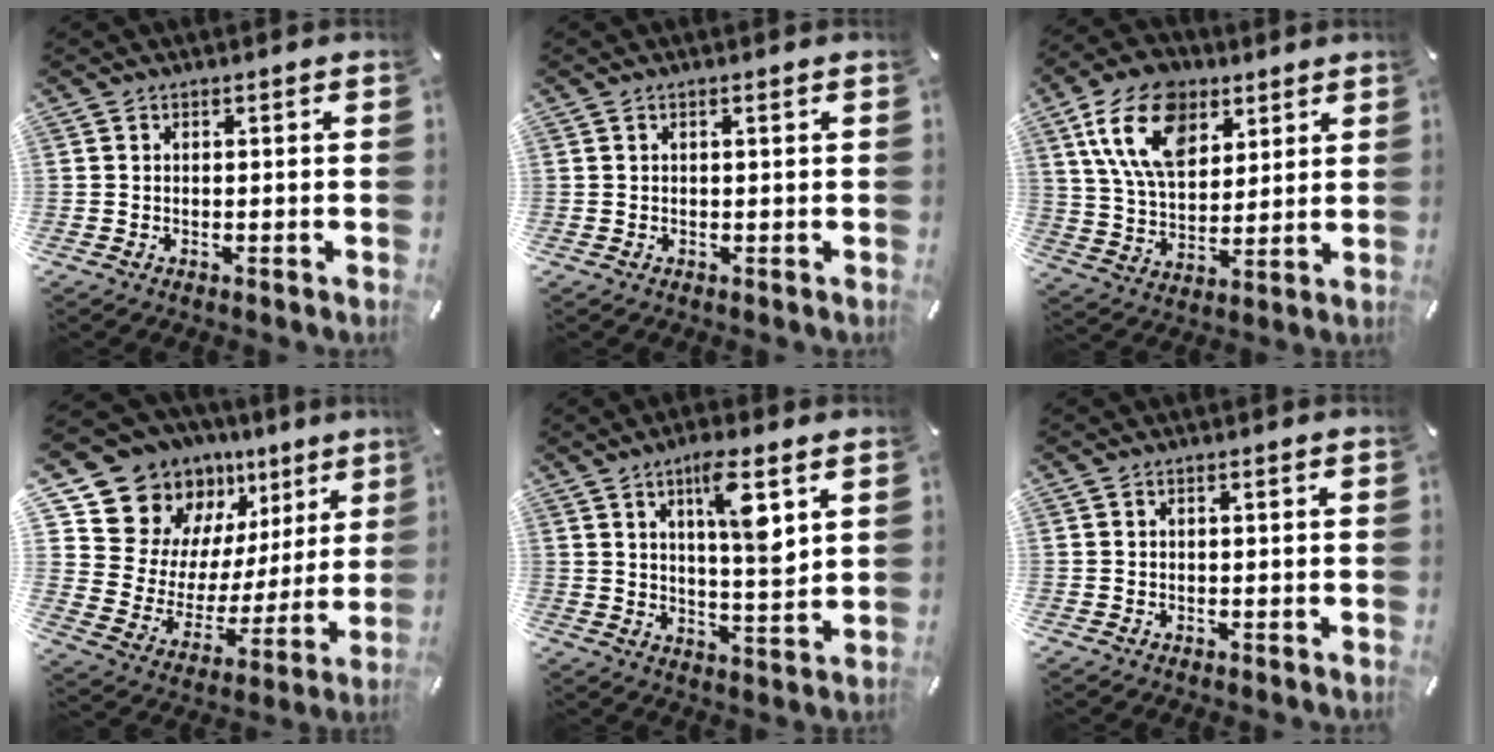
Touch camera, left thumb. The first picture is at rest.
{"total": 0.8, "force": [0.3, 0.1, 0.8], "torque": [-0.015, 0.001, 0.004]}
{"total": 15.5, "force": [7.6, 9.7, 9.3], "torque": [-0.182, -0.012, 0.141]}
{"total": 16.3, "force": [11.8, 10.6, 3.7], "torque": [-0.065, -0.105, 0.219]}
{"total": 10.5, "force": [5.3, 2.5, 8.7], "torque": [-0.139, -0.026, 0.083]}
{"total": 0.6, "force": [0.1, 0.0, 0.6], "torque": [-0.009, 0.000, 0.002]}